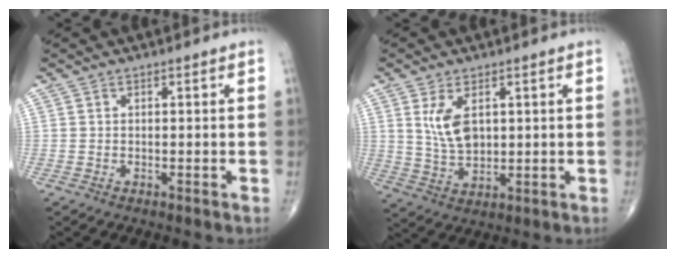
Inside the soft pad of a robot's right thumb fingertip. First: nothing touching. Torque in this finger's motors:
{"motor_torque": [-0.59, 0.56, -0.08, -0.14, 0.20]}